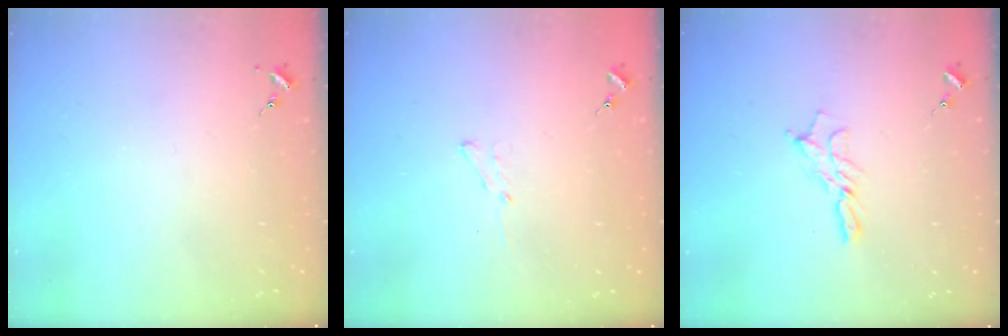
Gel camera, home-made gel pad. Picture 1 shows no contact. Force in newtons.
{"total": 3.8, "press": 3.7, "slide": 0.4}
{"total": 8.7, "press": 8.6, "slide": 0.6}